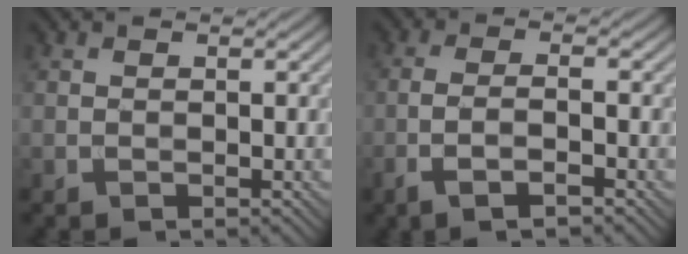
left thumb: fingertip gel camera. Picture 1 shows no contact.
{"total": 3.9, "force": [-2.0, 0.8, 3.3], "torque": [-0.064, 0.005, -0.049]}